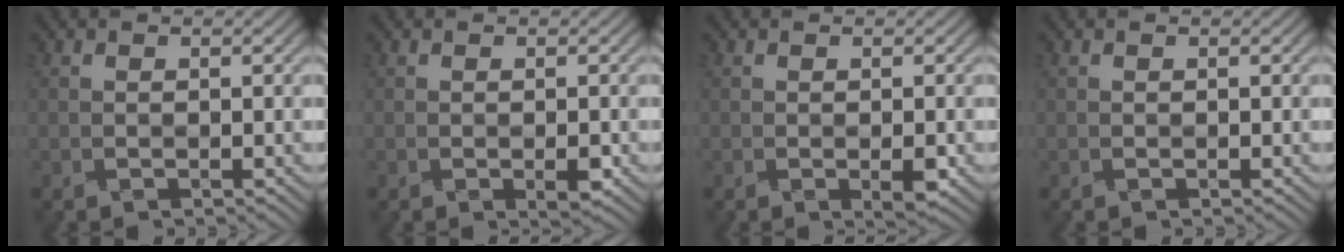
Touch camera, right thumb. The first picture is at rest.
{"total": 1.4, "force": [-0.5, 0.5, 1.2], "torque": [-0.021, -0.002, -0.007]}
{"total": 1.4, "force": [-0.5, 0.4, 1.3], "torque": [-0.023, -0.002, -0.007]}
{"total": 0.0}